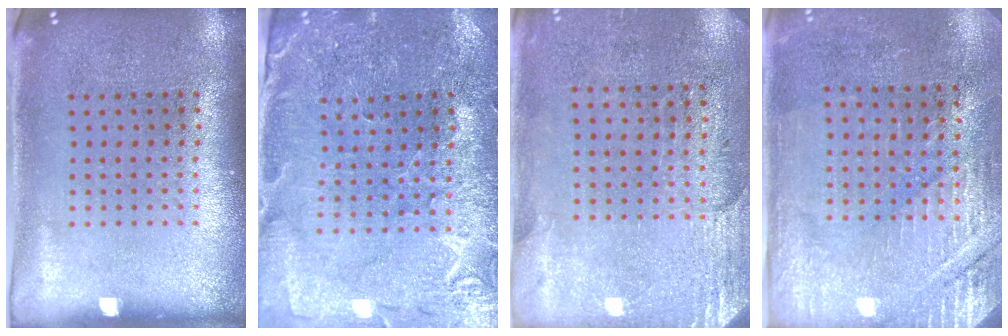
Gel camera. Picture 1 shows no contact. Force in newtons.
{"total": 1.0, "press": 1.0, "slide": 0.2}
{"total": 2.7, "press": 2.3, "slide": 1.4}
{"total": 2.9, "press": 2.8, "slide": 0.7}